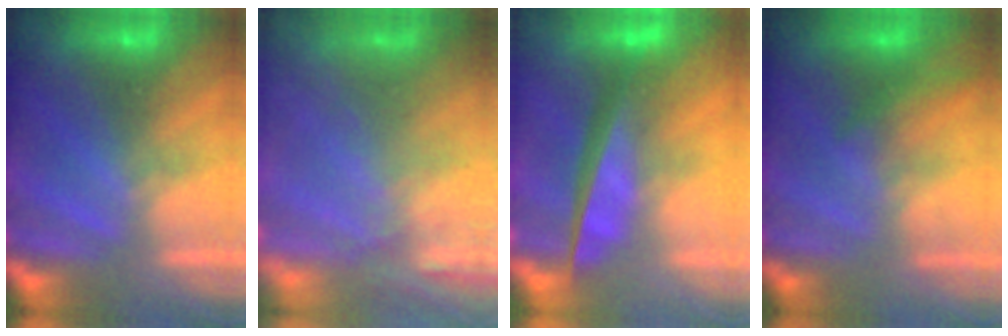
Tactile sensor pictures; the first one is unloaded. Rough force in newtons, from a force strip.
{"total": 7.0}
{"total": 7.3}
{"total": 1.9}